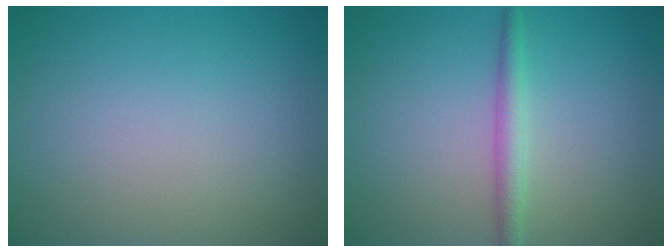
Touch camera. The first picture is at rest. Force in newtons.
{"total": 2.1, "press": 2.1, "slide": 0.0}